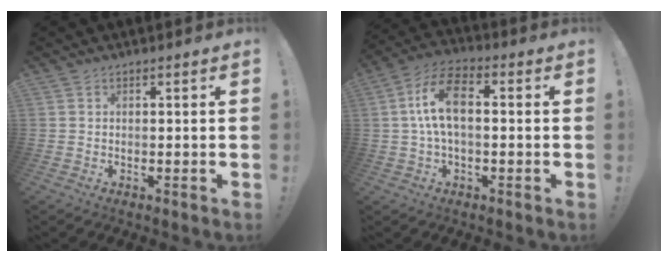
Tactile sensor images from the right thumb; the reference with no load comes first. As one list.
[{"total": 11.6, "force": [0.9, 6.0, 10.0], "torque": [-0.200, 0.014, 0.019]}]